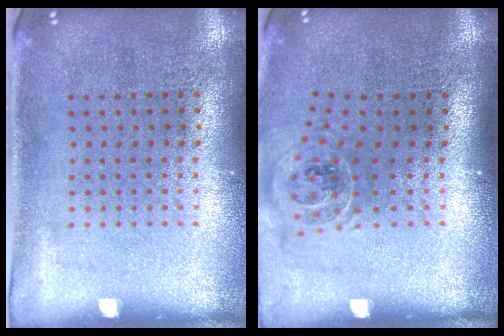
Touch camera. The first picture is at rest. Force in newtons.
{"total": 1.1, "press": 1.0, "slide": 0.3}